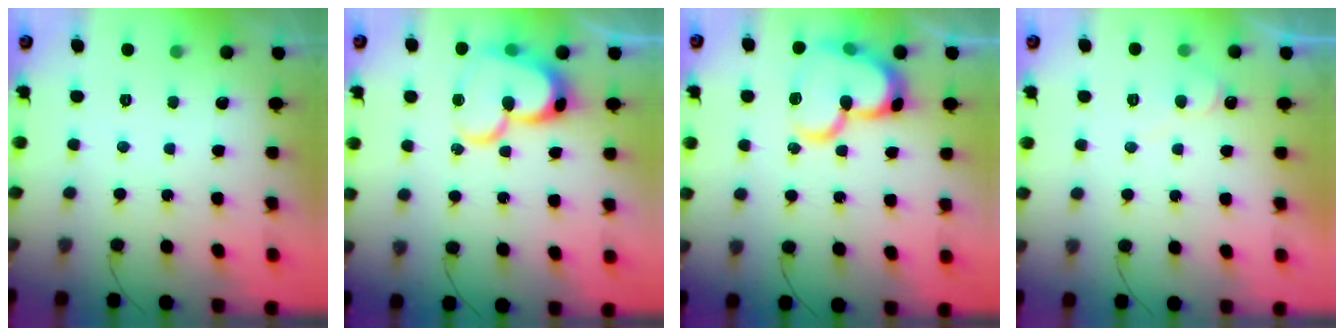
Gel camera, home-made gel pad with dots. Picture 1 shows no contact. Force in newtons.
{"total": 18.4, "press": 18.3, "slide": 1.9}
{"total": 19.1, "press": 19.0, "slide": 2.0}
{"total": 7.5, "press": 7.5, "slide": 0.8}